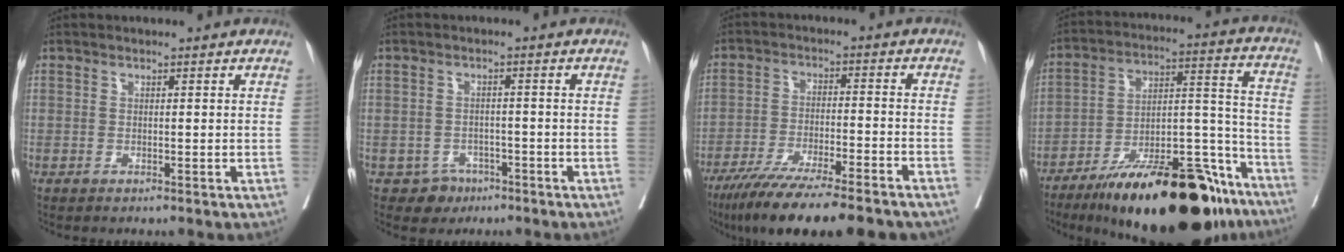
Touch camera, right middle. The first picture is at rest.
{"total": 2.8, "force": [-1.7, 2.2, 0.3], "torque": [0.000, 0.009, -0.021]}
{"total": 16.5, "force": [-13.1, 1.2, 9.9], "torque": [-0.151, -0.038, -0.209]}
{"total": 27.2, "force": [-19.5, 6.4, 17.8], "torque": [-0.208, 0.014, -0.301]}